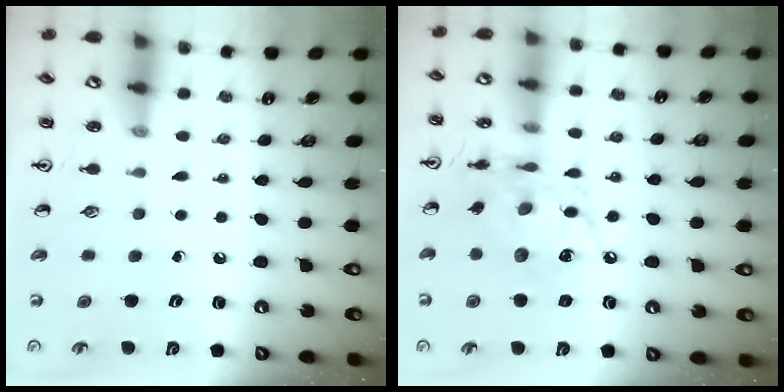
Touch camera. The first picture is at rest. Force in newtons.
{"total": 12.8, "press": 12.7, "slide": 0.9}